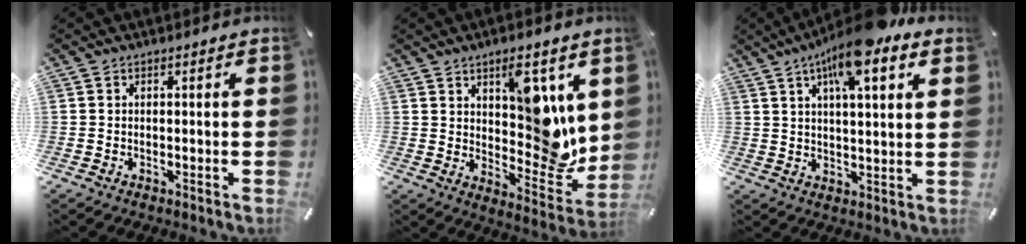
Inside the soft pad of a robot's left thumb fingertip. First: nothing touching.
{"total": 14.0, "force": [5.3, 8.0, 10.3], "torque": [-0.106, -0.040, 0.091]}
{"total": 13.1, "force": [8.0, 3.6, 9.7], "torque": [-0.161, -0.021, 0.133]}